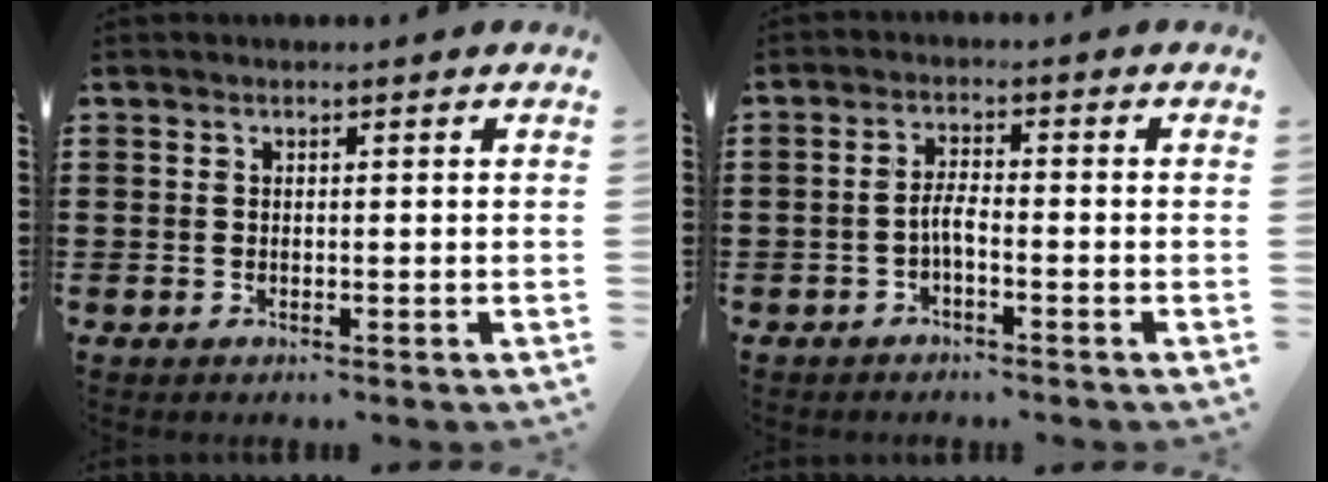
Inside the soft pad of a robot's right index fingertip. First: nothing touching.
{"total": 2.7, "force": [-1.4, 0.4, 2.3], "torque": [-0.050, -0.001, -0.030]}